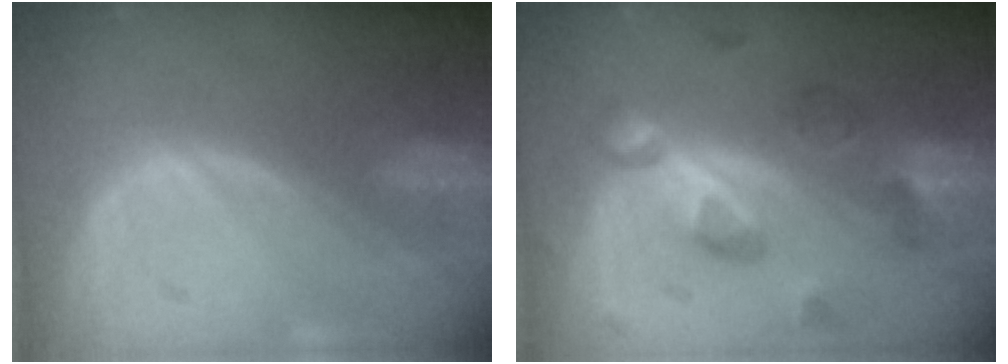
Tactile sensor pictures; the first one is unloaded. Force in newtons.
{"total": 9.2, "press": 8.4, "slide": 3.8}